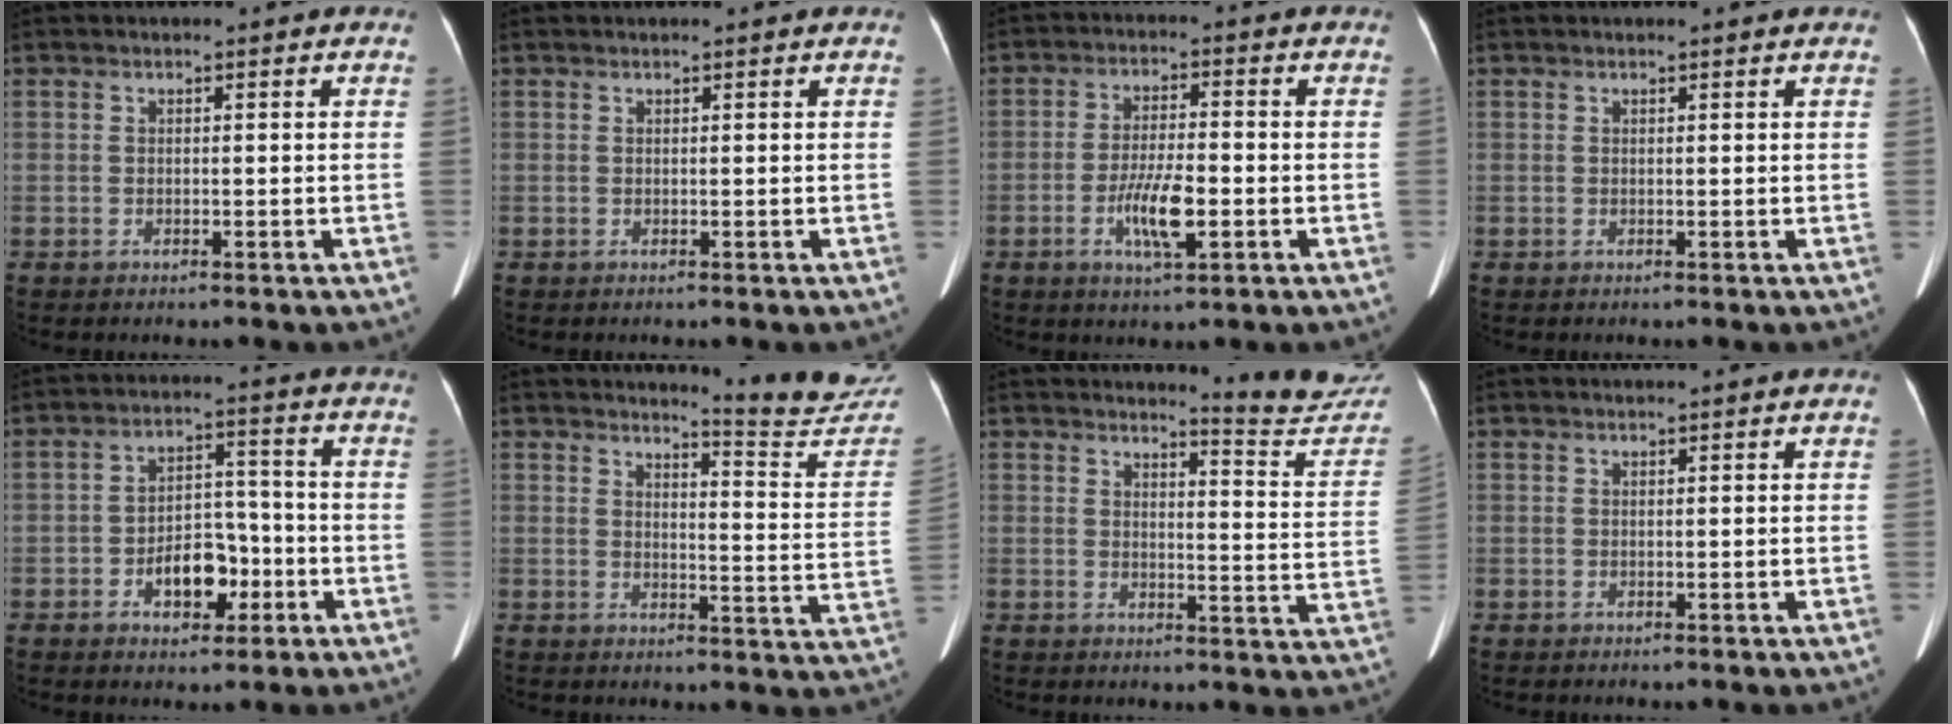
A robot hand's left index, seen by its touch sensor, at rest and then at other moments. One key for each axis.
{"total": 1.1, "fx": 1.0, "fy": -0.1, "fz": 0.4, "tx": -0.009, "ty": 0.021, "tz": 0.019}
{"total": 7.0, "fx": -2.5, "fy": 1.4, "fz": 6.4, "tx": -0.125, "ty": -0.005, "tz": -0.039}
{"total": 1.3, "fx": 1.2, "fy": 0.0, "fz": 0.5, "tx": -0.011, "ty": 0.010, "tz": 0.016}
{"total": 7.6, "fx": -3.3, "fy": 4.3, "fz": 5.4, "tx": -0.091, "ty": 0.020, "tz": -0.046}
{"total": 13.1, "fx": 13.0, "fy": -1.2, "fz": 1.0, "tx": -0.007, "ty": -0.119, "tz": 0.137}
{"total": 11.8, "fx": 11.8, "fy": -0.8, "fz": 1.1, "tx": -0.005, "ty": -0.102, "tz": 0.122}
{"total": 0.0}